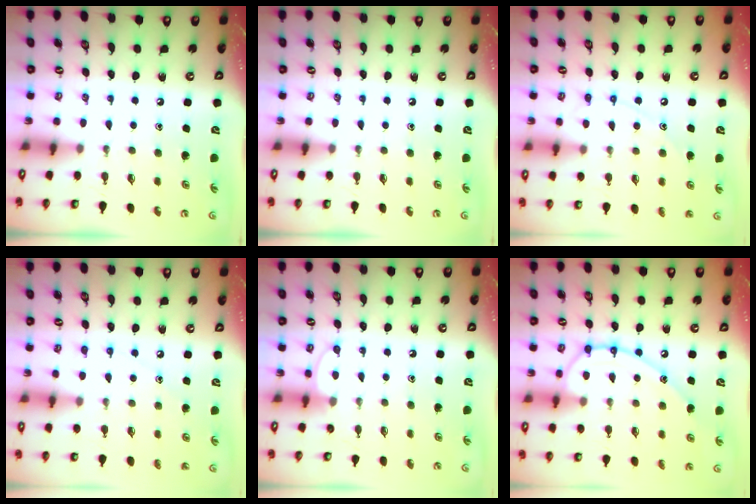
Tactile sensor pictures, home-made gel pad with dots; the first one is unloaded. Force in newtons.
{"total": 0.0}
{"total": 8.2, "press": 8.2, "slide": 0.8}
{"total": 5.1, "press": 5.1, "slide": 0.5}
{"total": 6.0, "press": 5.9, "slide": 0.6}
{"total": 13.3, "press": 13.2, "slide": 1.3}